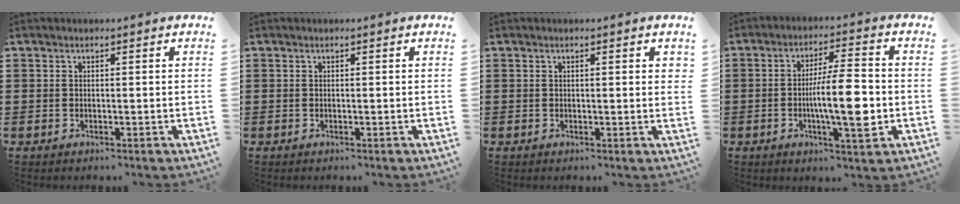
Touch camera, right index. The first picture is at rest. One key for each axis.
{"total": 0.0}
{"total": 0.6, "fx": 0.2, "fy": 0.0, "fz": 0.6, "tx": -0.012, "ty": 0.000, "tz": 0.004}
{"total": 10.2, "fx": -1.6, "fy": 2.1, "fz": 9.9, "tx": -0.176, "ty": -0.009, "tz": -0.032}